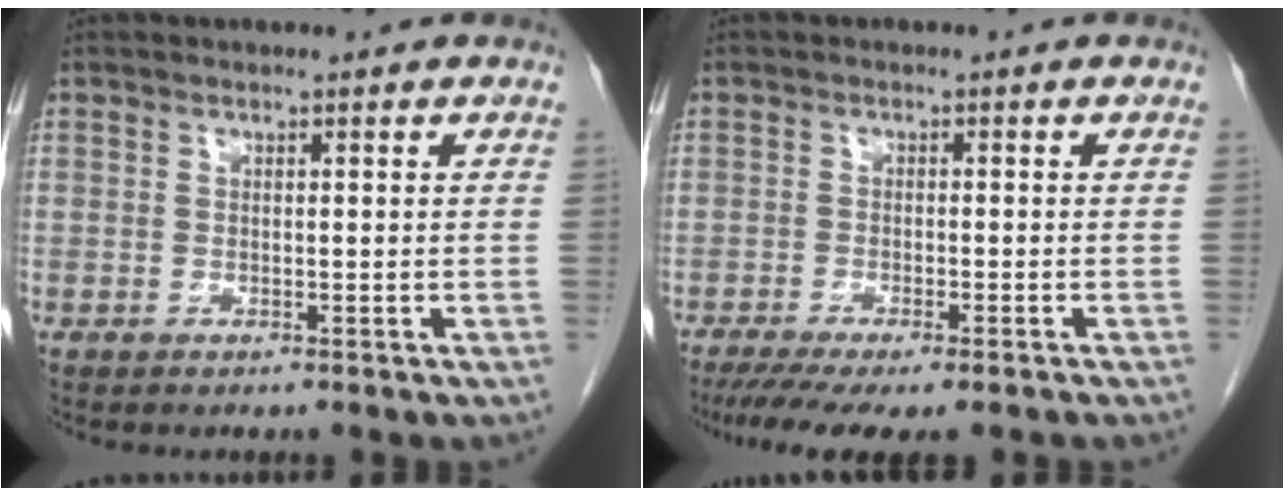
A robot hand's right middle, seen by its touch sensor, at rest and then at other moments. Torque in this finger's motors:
{"motor_torque": [1.14, -0.99, 0.25, 0.05]}